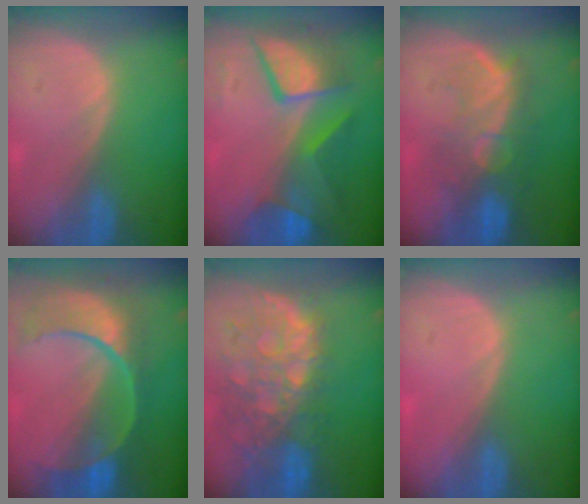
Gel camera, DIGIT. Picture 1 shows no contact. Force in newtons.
{"total": 8.9, "press": 8.8, "slide": 0.7}
{"total": 9.7, "press": 8.7, "slide": 4.3}
{"total": 11.2, "press": 9.4, "slide": 6.1}
{"total": 12.0, "press": 10.0, "slide": 6.7}
{"total": 0.6, "press": 0.0, "slide": 0.6}